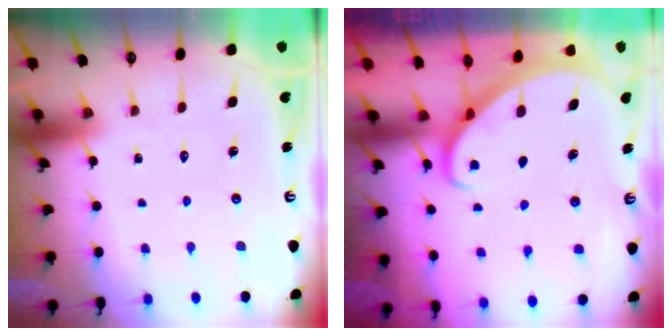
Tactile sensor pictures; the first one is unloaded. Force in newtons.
{"total": 2.8, "press": 2.8, "slide": 0.2}